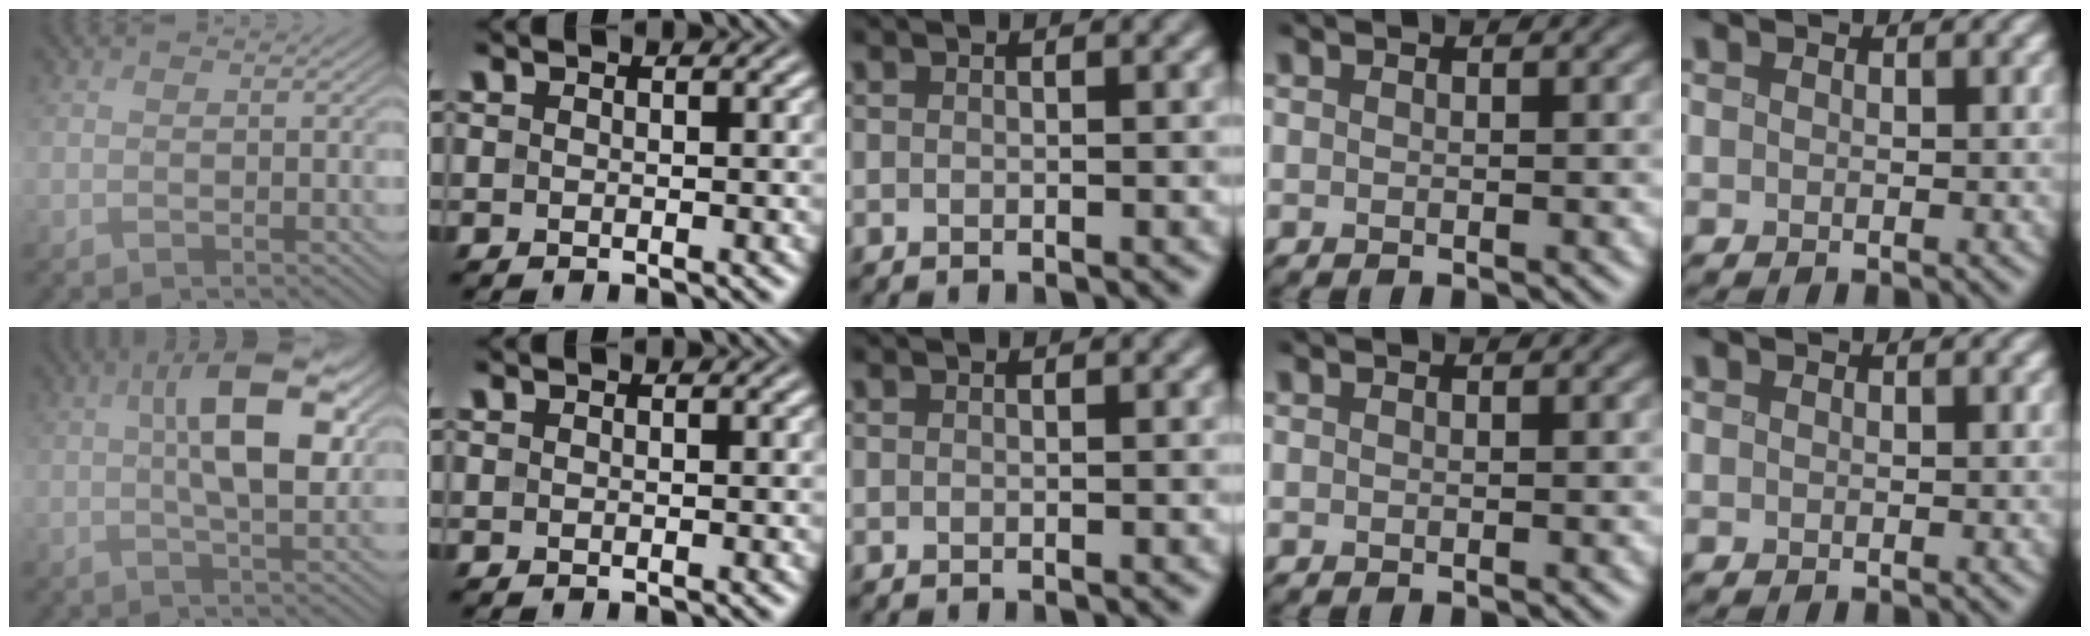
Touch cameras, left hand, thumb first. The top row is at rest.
{"thumb": {"total": 9.2, "force": [1.4, 3.6, 8.3], "torque": [-0.141, 0.010, 0.013]}}